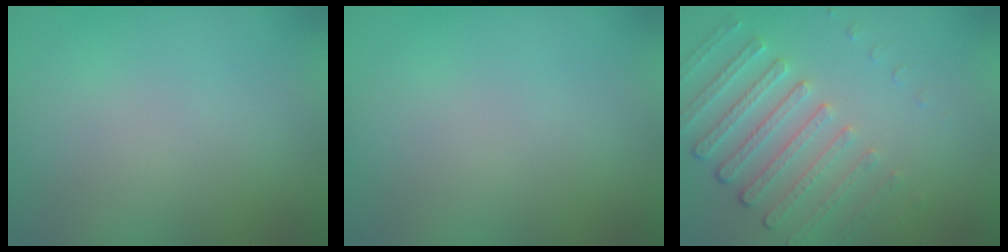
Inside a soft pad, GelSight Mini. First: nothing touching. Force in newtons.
{"total": 0.0}
{"total": 4.8, "press": 3.4, "slide": 3.3}